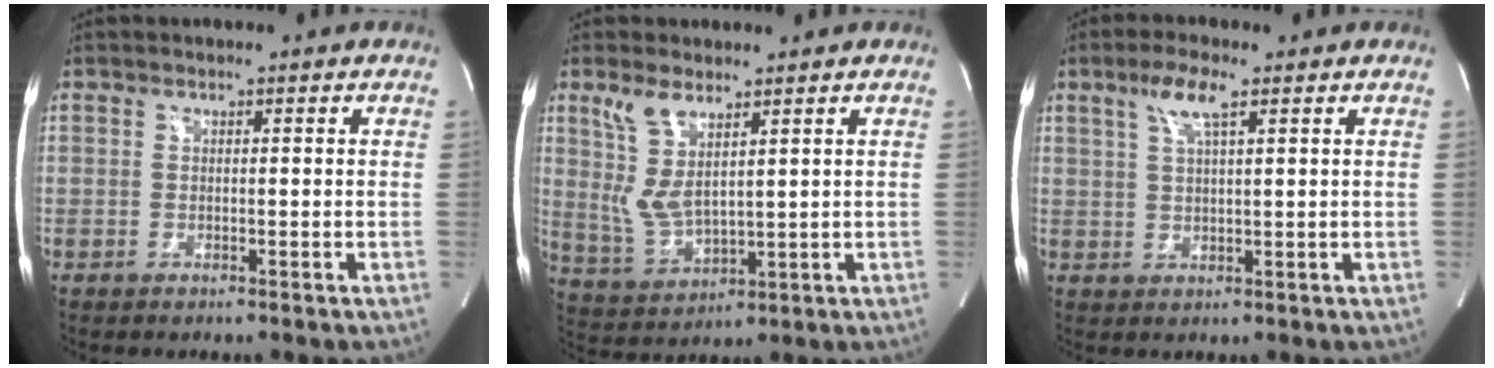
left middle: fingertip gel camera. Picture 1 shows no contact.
{"total": 7.0, "force": [3.7, 2.2, 5.5], "torque": [-0.127, -0.004, 0.085]}
{"total": 4.8, "force": [2.5, 0.6, 4.0], "torque": [-0.084, 0.007, 0.050]}